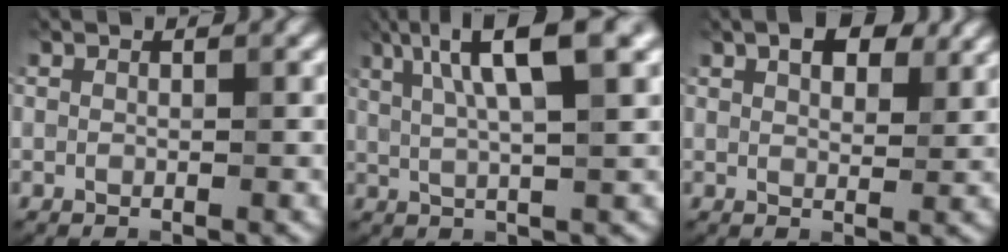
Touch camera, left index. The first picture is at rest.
{"total": 8.3, "force": [3.5, 1.8, 7.4], "torque": [-0.114, 0.018, 0.058]}
{"total": 4.7, "force": [2.9, 2.1, 3.1], "torque": [-0.043, 0.009, 0.038]}